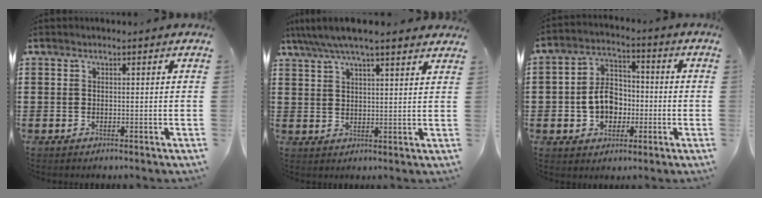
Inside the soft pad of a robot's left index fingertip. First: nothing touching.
{"total": 5.6, "force": [4.7, 0.6, 2.9], "torque": [-0.070, -0.010, 0.083]}
{"total": 7.2, "force": [-1.1, 5.7, 4.2], "torque": [-0.093, 0.011, -0.026]}